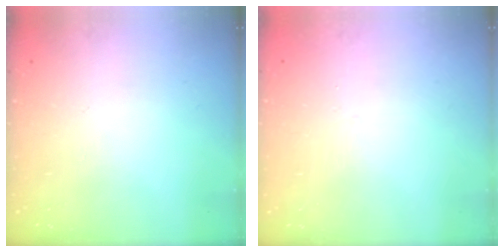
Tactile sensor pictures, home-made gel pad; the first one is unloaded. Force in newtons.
{"total": 1.6, "press": 1.6, "slide": 0.3}